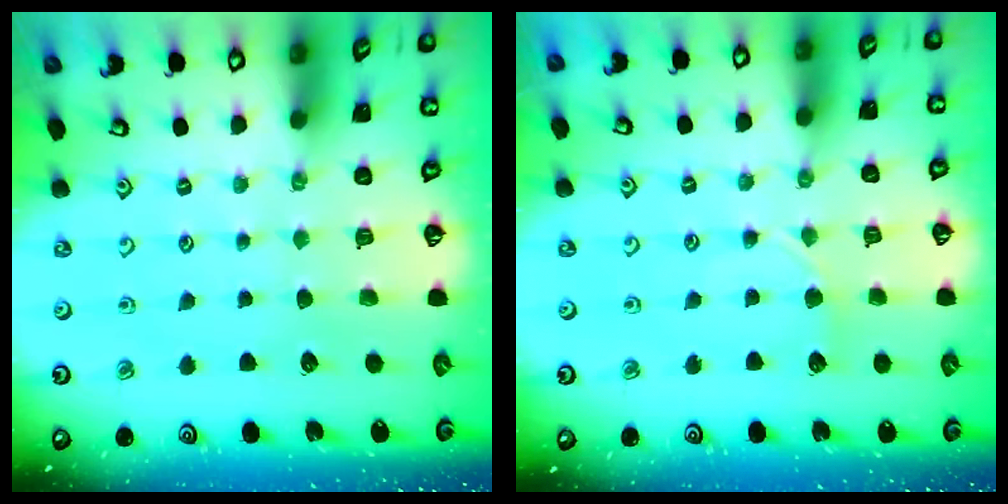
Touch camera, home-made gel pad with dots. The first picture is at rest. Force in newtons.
{"total": 5.0, "press": 4.9, "slide": 0.7}